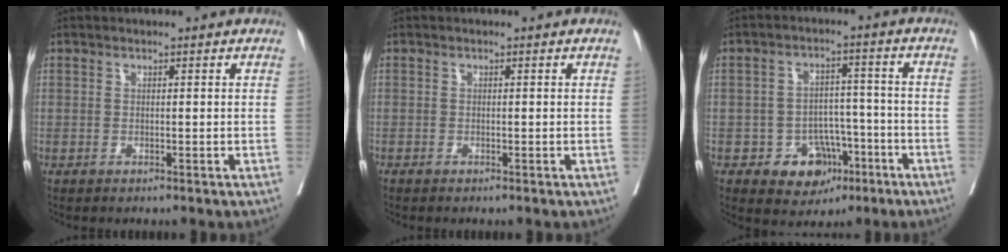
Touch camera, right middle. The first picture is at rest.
{"total": 0.0}
{"total": 7.5, "force": [-3.8, 5.6, 3.4], "torque": [-0.039, 0.018, -0.051]}